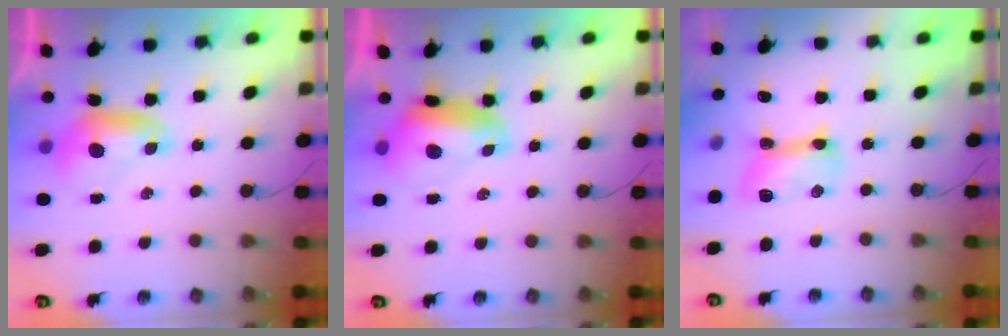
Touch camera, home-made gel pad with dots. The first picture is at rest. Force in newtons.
{"total": 1.9, "press": 1.8, "slide": 0.7}
{"total": 7.7, "press": 7.7, "slide": 0.5}